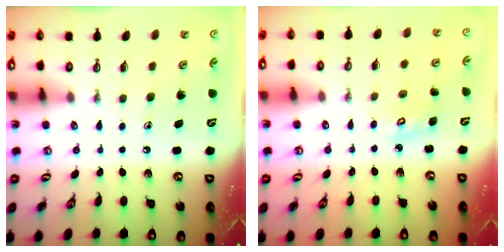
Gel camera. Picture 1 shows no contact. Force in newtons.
{"total": 2.9, "press": 2.9, "slide": 0.2}